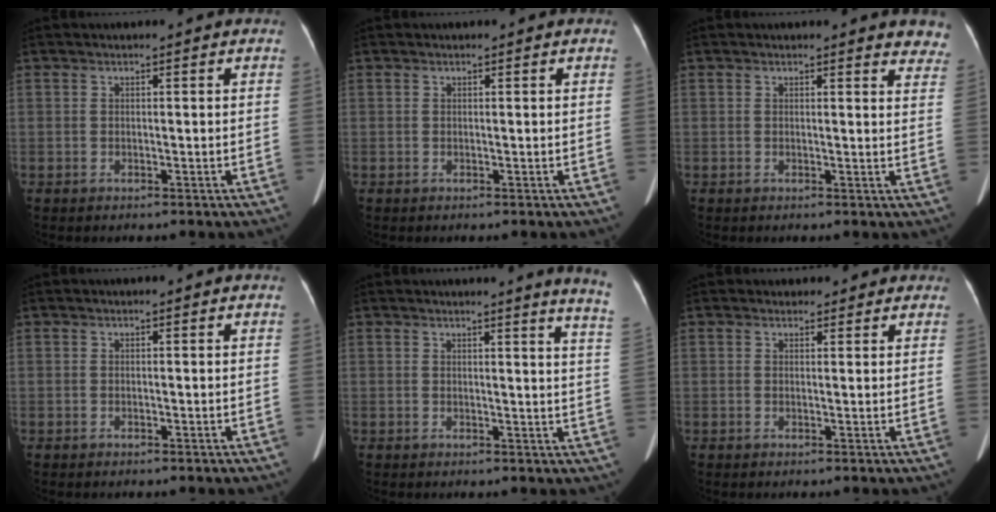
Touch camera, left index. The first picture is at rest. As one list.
[{"total": 0.0}, {"total": 10.4, "force": [9.7, 2.5, 2.8], "torque": [0.012, -0.033, 0.077]}, {"total": 0.0}, {"total": 7.9, "force": [7.2, -1.5, 3.0], "torque": [-0.025, -0.092, 0.046]}, {"total": 3.7, "force": [3.2, 1.9, 0.4], "torque": [0.009, -0.008, 0.027]}]